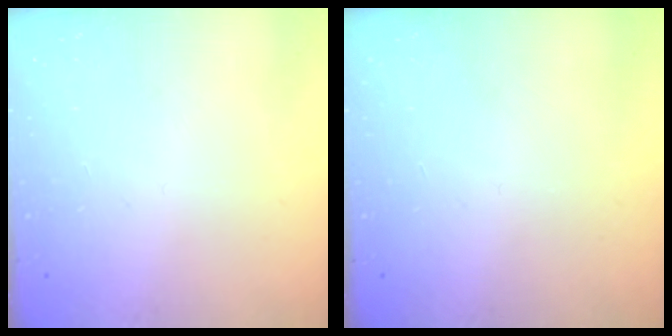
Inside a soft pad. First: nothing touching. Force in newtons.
{"total": 0.0}